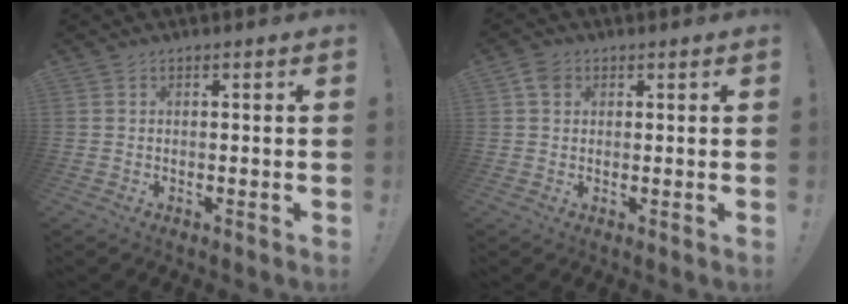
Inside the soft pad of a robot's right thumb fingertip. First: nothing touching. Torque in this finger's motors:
{"motor_torque": [0.10, -0.03, 0.10, -0.18, 0.05]}